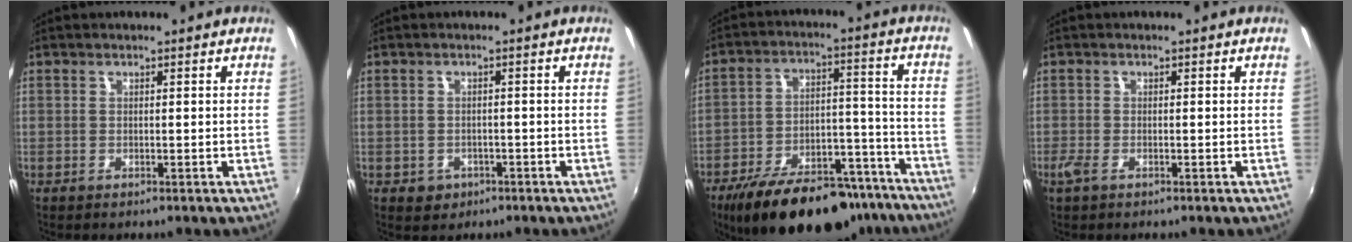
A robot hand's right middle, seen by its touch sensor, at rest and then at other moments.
{"total": 3.4, "force": [-1.3, 2.9, 1.0], "torque": [-0.029, -0.002, -0.014]}
{"total": 25.6, "force": [-19.9, 10.3, 12.2], "torque": [-0.215, 0.013, -0.266]}
{"total": 2.0, "force": [-1.1, 0.8, 1.4], "torque": [-0.032, -0.006, -0.023]}